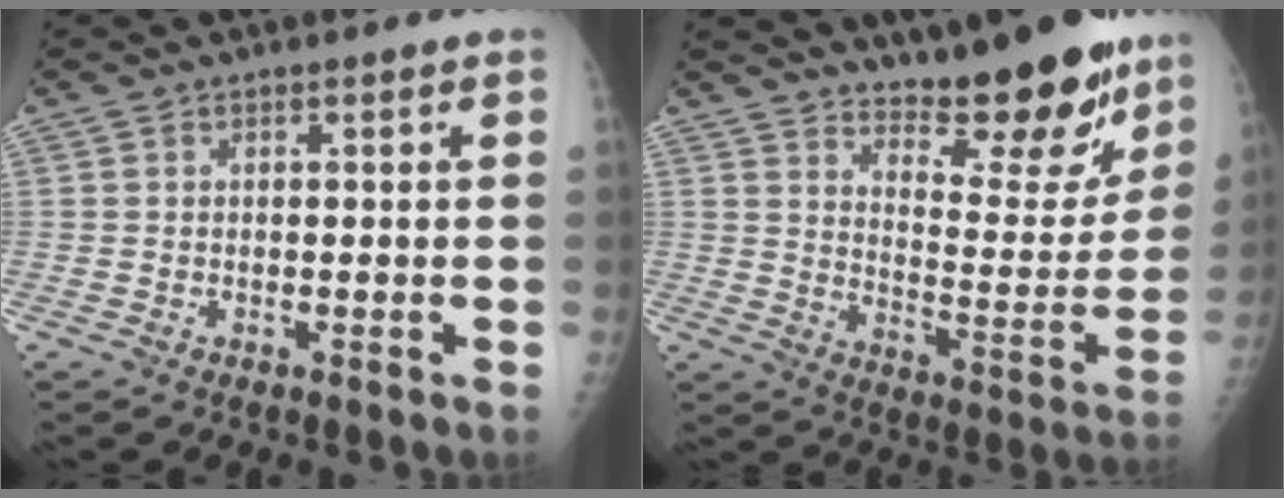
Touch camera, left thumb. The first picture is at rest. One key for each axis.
{"total": 18.1, "fx": 14.2, "fy": 5.7, "fz": 9.6, "tx": -0.087, "ty": -0.117, "tz": 0.208}